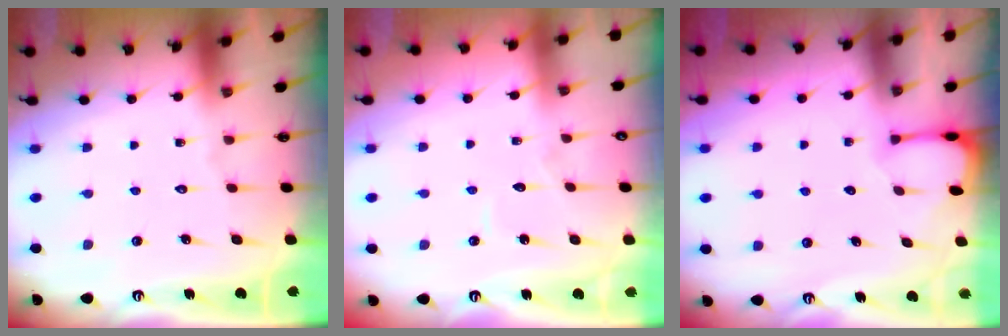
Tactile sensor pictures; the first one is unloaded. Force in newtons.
{"total": 2.9, "press": 2.9, "slide": 0.3}
{"total": 1.3, "press": 1.2, "slide": 0.2}